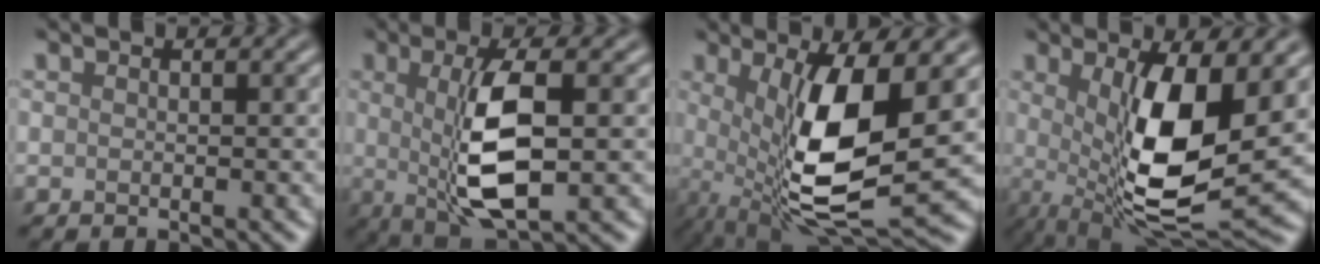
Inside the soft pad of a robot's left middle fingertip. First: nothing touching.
{"total": 7.0, "force": [-0.1, 2.1, 6.7], "torque": [-0.124, -0.009, 0.002]}
{"total": 10.1, "force": [0.3, 3.0, 9.7], "torque": [-0.176, -0.020, 0.014]}
{"total": 10.3, "force": [0.4, 3.2, 9.7], "torque": [-0.172, -0.023, 0.015]}